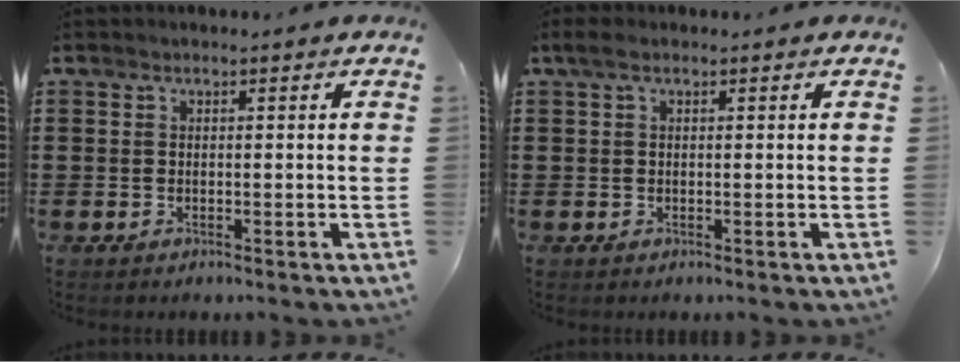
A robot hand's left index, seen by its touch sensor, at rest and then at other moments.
{"total": 1.3, "force": [0.2, 0.7, 1.1], "torque": [-0.022, 0.005, 0.002]}